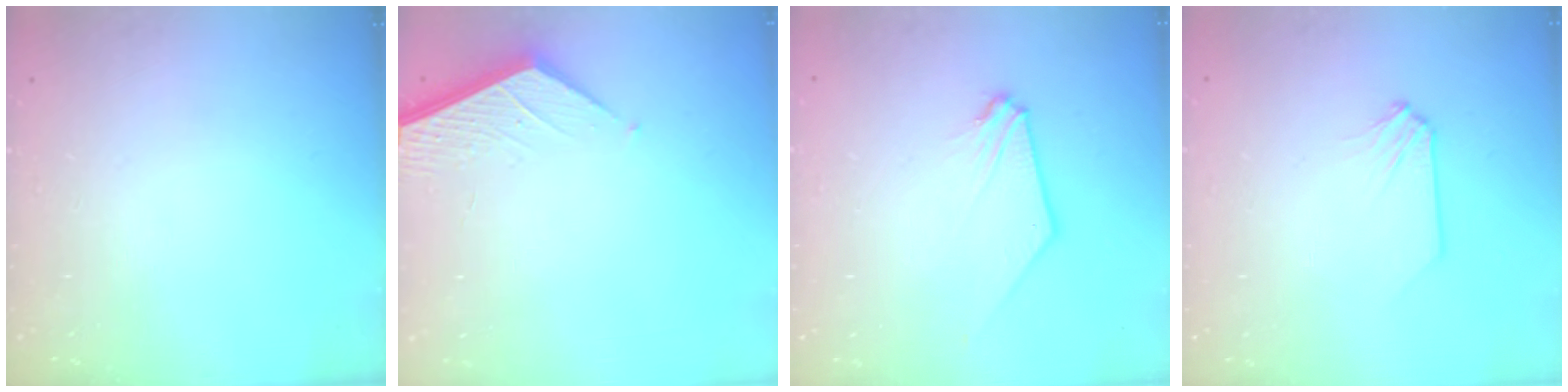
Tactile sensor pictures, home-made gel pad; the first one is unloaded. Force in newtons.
{"total": 2.2, "press": 2.2, "slide": 0.2}
{"total": 0.7, "press": 0.7, "slide": 0.2}
{"total": 0.0}